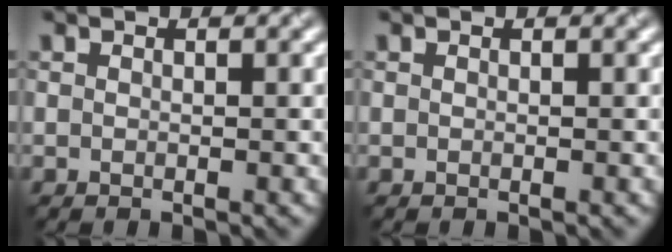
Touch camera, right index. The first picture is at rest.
{"total": 0.0}